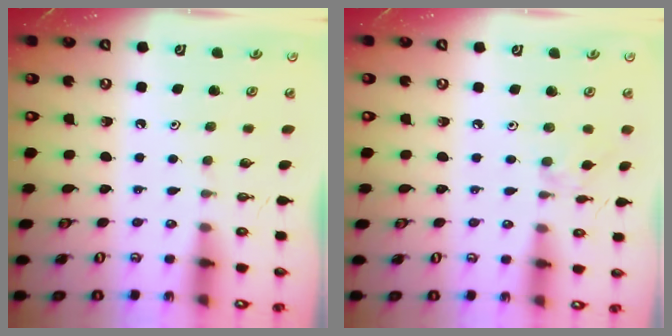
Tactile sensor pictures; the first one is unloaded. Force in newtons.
{"total": 2.8, "press": 2.7, "slide": 0.6}